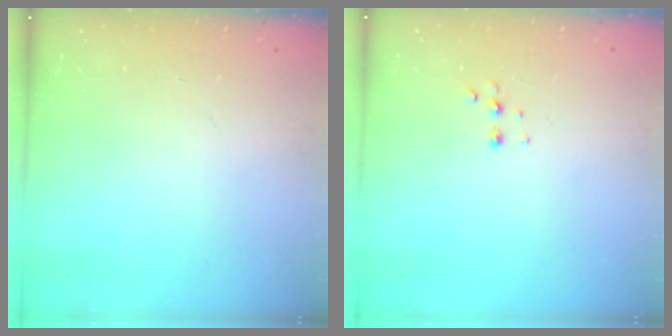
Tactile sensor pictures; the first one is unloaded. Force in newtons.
{"total": 3.4, "press": 3.3, "slide": 0.8}